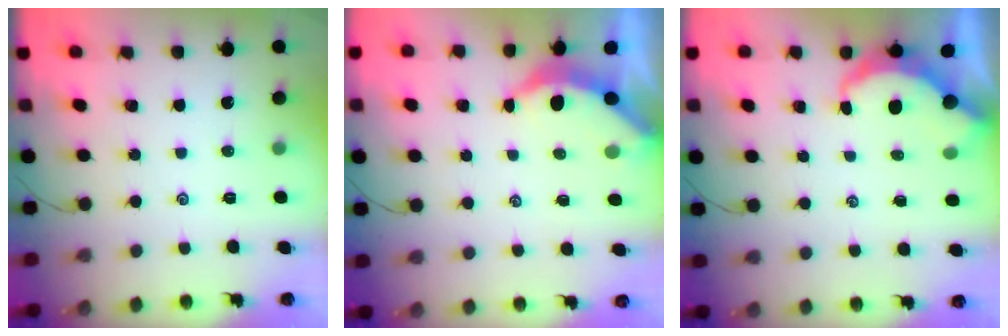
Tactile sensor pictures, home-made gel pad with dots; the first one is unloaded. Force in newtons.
{"total": 3.6, "press": 3.6, "slide": 0.4}
{"total": 5.5, "press": 5.5, "slide": 0.4}